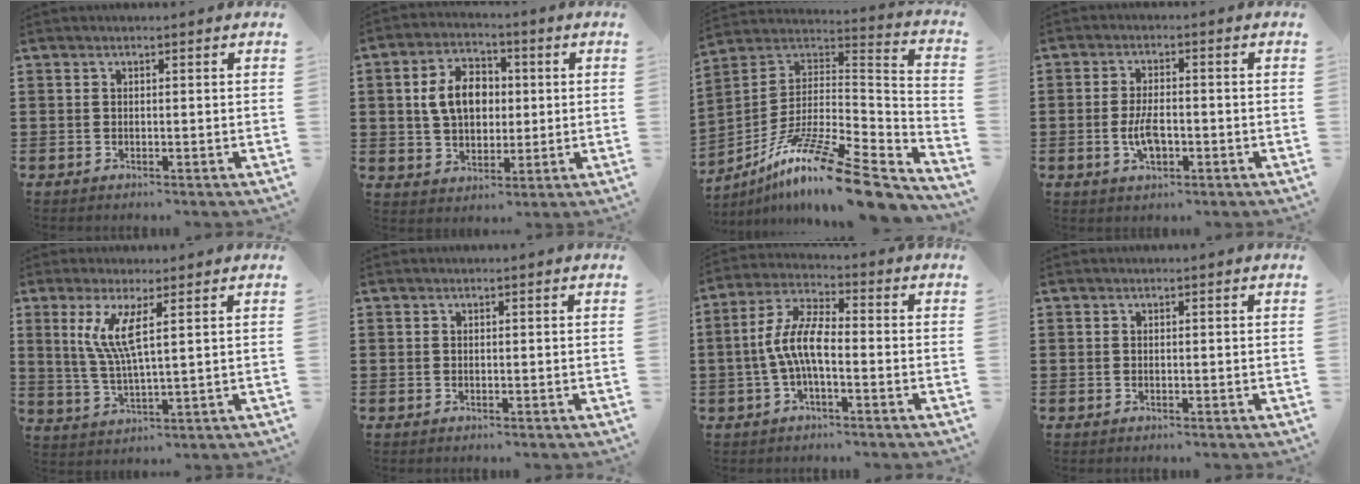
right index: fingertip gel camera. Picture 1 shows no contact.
{"total": 8.1, "force": [0.8, 5.8, 5.7], "torque": [-0.122, 0.011, 0.006]}
{"total": 15.4, "force": [-10.7, 2.2, 10.9], "torque": [-0.197, 0.015, -0.192]}
{"total": 4.7, "force": [-1.0, 2.0, 4.1], "torque": [-0.084, 0.001, -0.018]}
{"total": 6.4, "force": [2.4, 0.7, 5.9], "torque": [-0.138, -0.009, 0.035]}
{"total": 0.0}
{"total": 7.5, "force": [-1.7, 2.5, 6.9], "torque": [-0.163, -0.010, -0.038]}
{"total": 0.0}